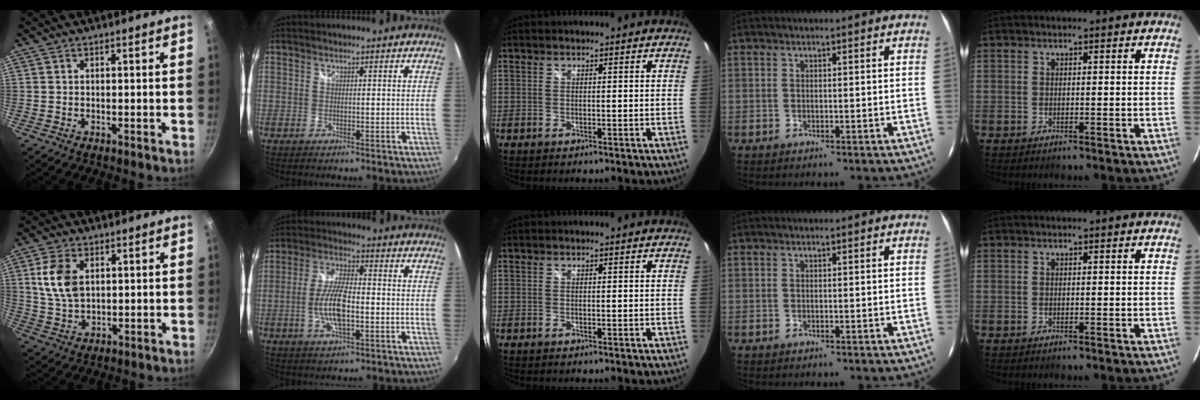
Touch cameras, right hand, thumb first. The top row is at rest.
{"thumb": {"total": 8.7, "force": [2.1, 5.6, 6.3], "torque": [-0.115, -0.009, 0.043]}, "index": {"total": 9.1, "force": [-2.1, 2.8, 8.4], "torque": [-0.173, 0.002, -0.041]}}